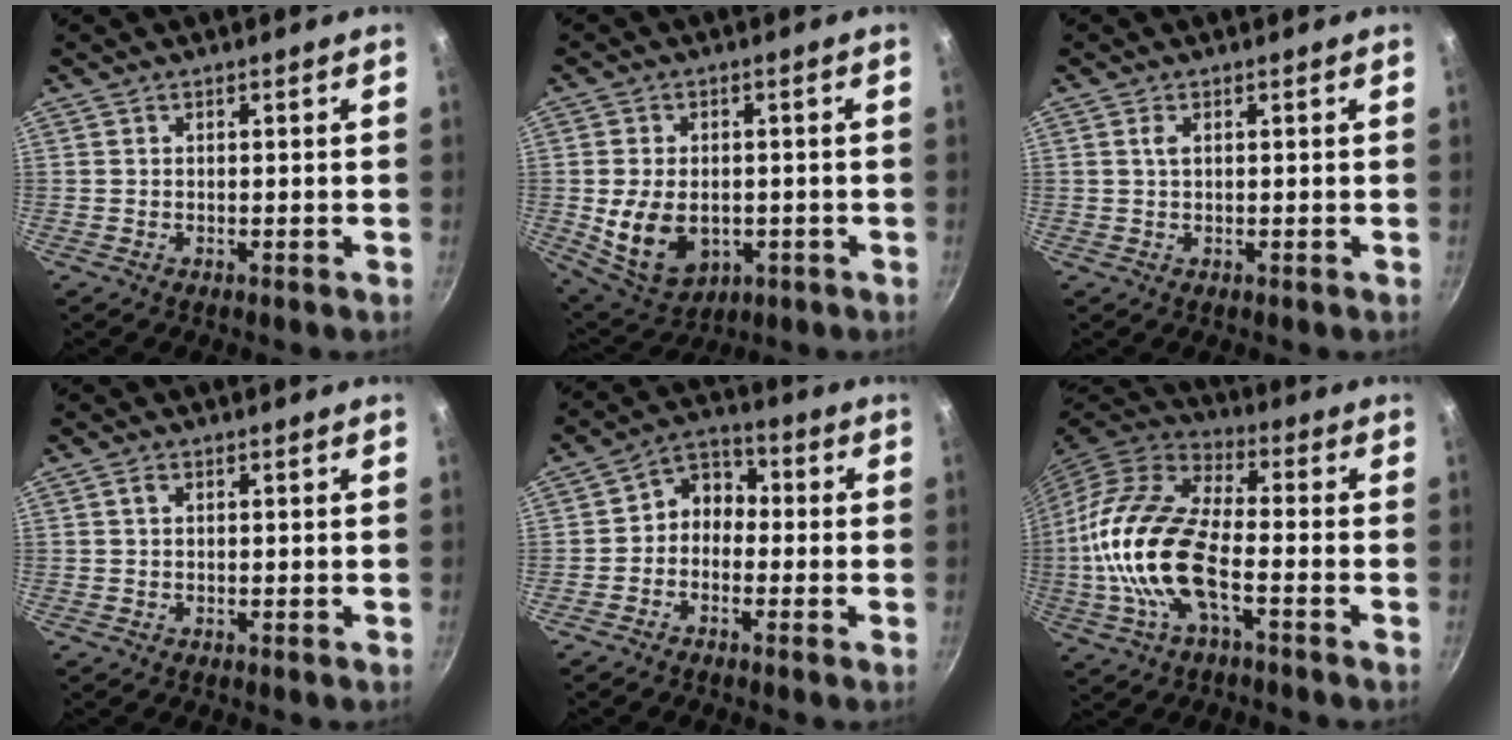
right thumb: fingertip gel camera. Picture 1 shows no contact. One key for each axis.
{"total": 11.9, "fx": -1.7, "fy": 8.3, "fz": 8.3, "tx": -0.133, "ty": -0.006, "tz": -0.008}
{"total": 1.2, "fx": 0.4, "fy": 0.5, "fz": 1.0, "tx": -0.019, "ty": -0.001, "tz": 0.007}
{"total": 1.0, "fx": 0.3, "fy": 0.6, "fz": 0.6, "tx": -0.010, "ty": 0.003, "tz": 0.005}
{"total": 6.1, "fx": -1.2, "fy": 4.9, "fz": 3.3, "tx": -0.023, "ty": 0.033, "tz": -0.041}
{"total": 18.5, "fx": -3.9, "fy": 8.2, "fz": 16.1, "tx": -0.316, "ty": 0.031, "tz": -0.088}